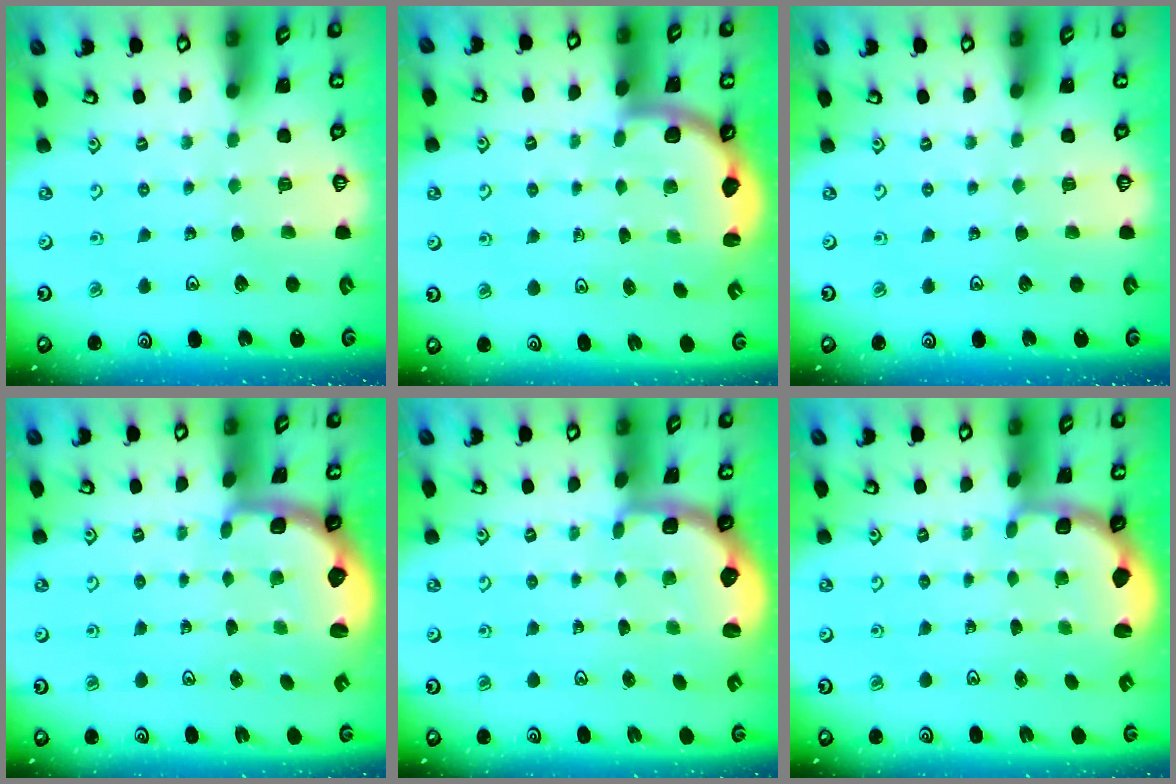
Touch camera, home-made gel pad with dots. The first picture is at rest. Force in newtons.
{"total": 2.5, "press": 2.5, "slide": 0.6}
{"total": 0.0}
{"total": 2.9, "press": 1.8, "slide": 2.2}
{"total": 2.3, "press": 1.7, "slide": 1.5}
{"total": 3.0, "press": 2.2, "slide": 2.0}